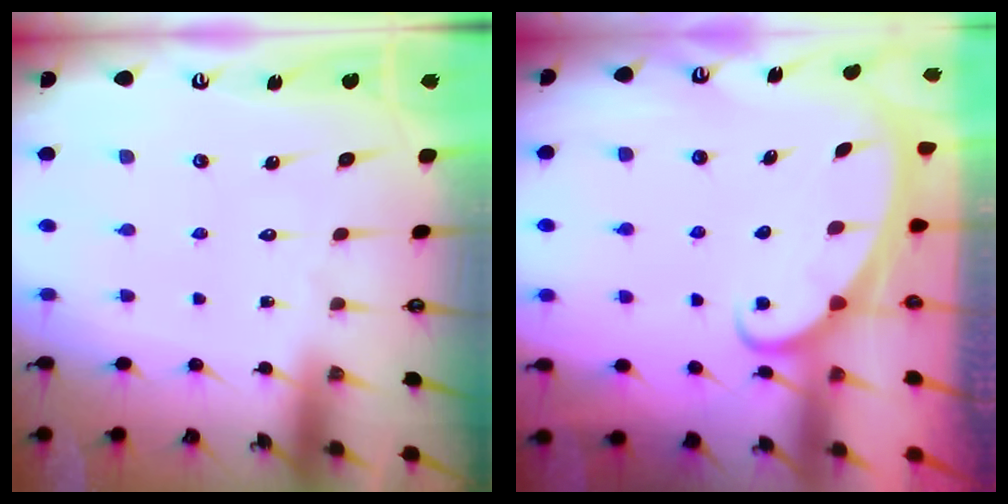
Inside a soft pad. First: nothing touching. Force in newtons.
{"total": 2.4, "press": 2.3, "slide": 0.3}